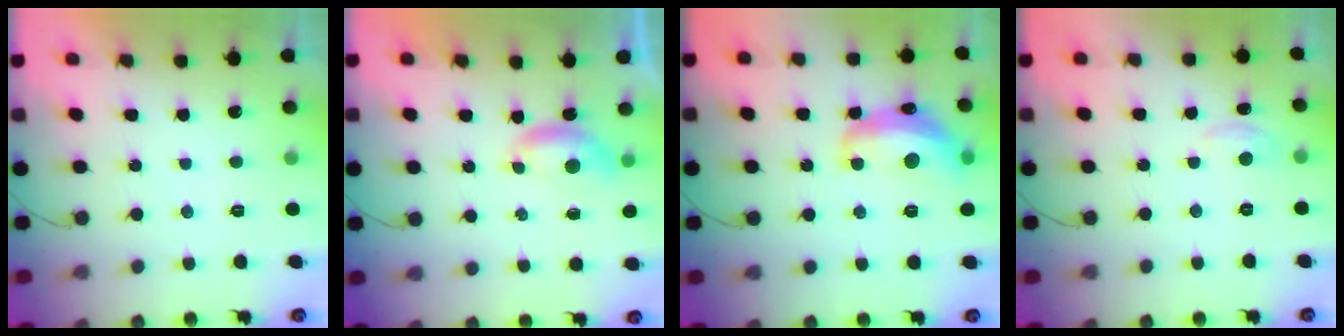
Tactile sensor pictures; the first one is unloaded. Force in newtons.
{"total": 4.8, "press": 4.7, "slide": 0.4}
{"total": 14.7, "press": 14.7, "slide": 1.1}
{"total": 4.9, "press": 4.9, "slide": 0.6}